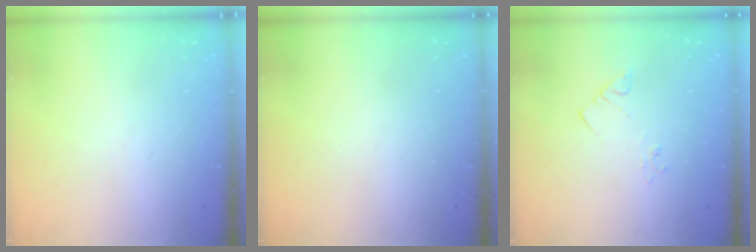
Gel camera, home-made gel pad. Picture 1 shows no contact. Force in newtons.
{"total": 0.0}
{"total": 2.4, "press": 2.4, "slide": 0.4}